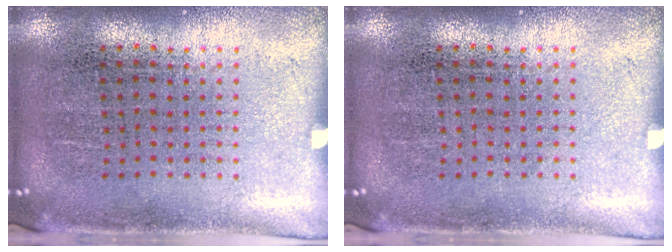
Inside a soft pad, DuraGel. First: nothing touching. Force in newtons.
{"total": 0.0}